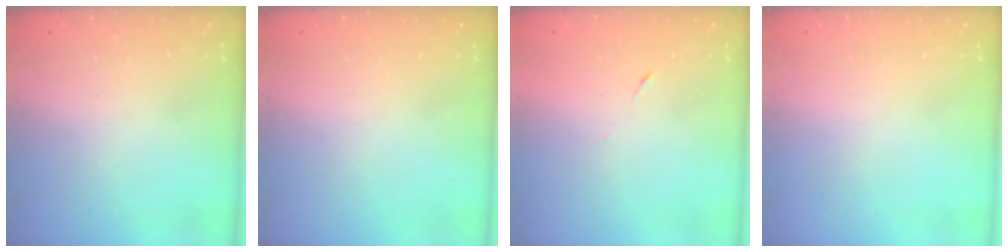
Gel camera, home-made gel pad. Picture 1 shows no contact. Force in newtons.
{"total": 0.0}
{"total": 2.9, "press": 2.7, "slide": 1.0}
{"total": 0.0}